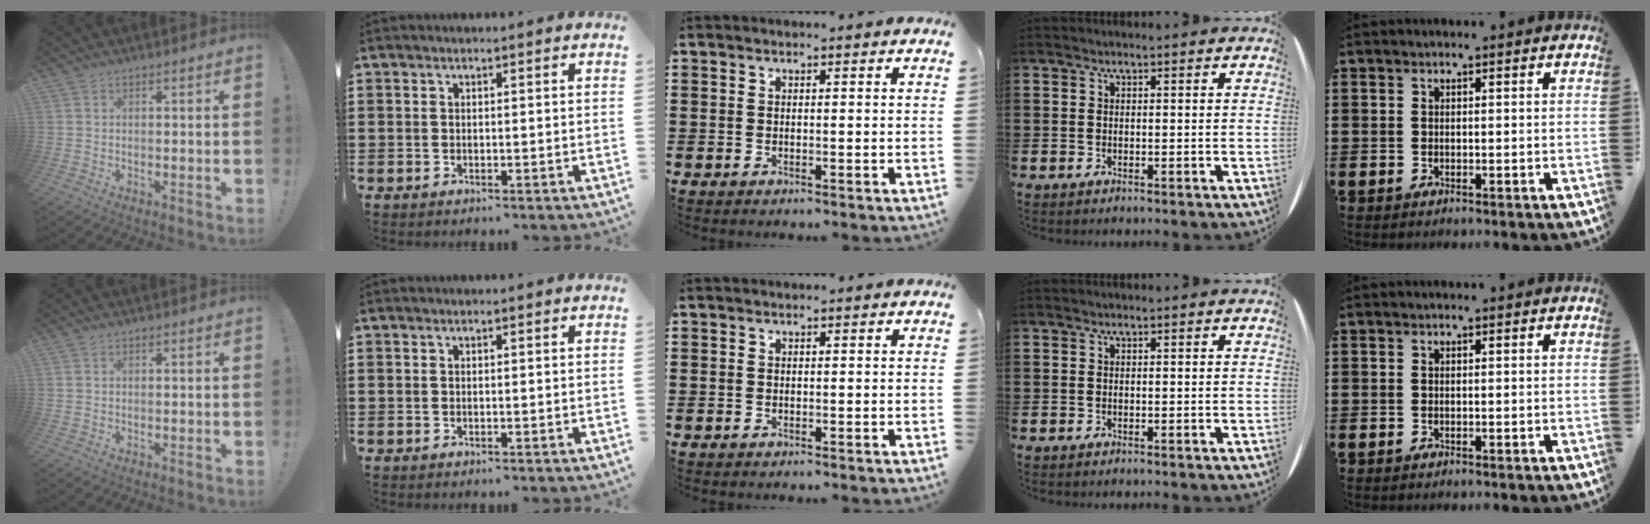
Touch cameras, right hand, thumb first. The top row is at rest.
{}